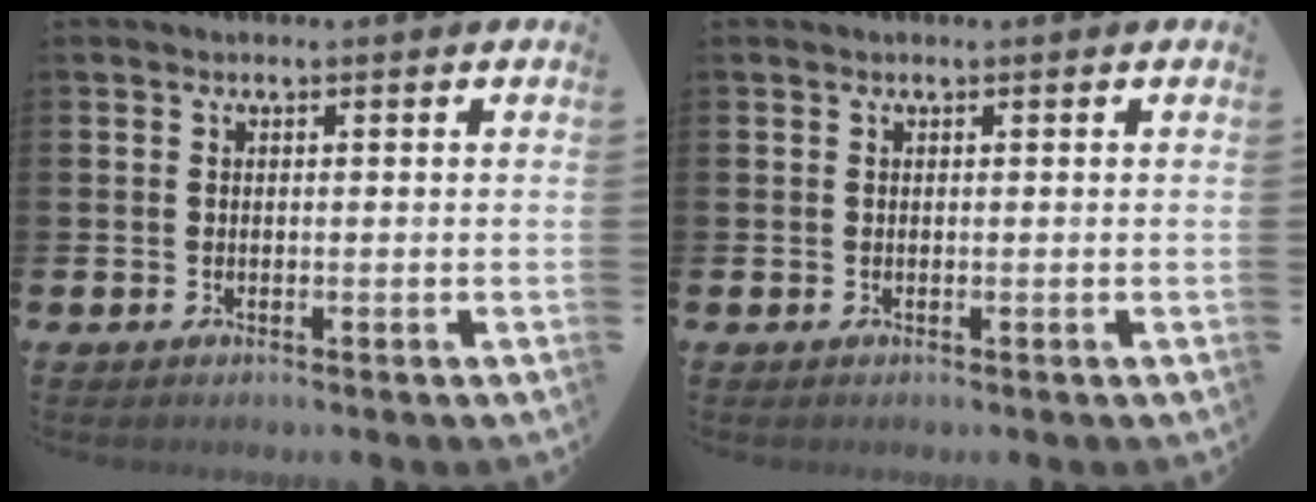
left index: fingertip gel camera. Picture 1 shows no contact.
{"total": 0.0}